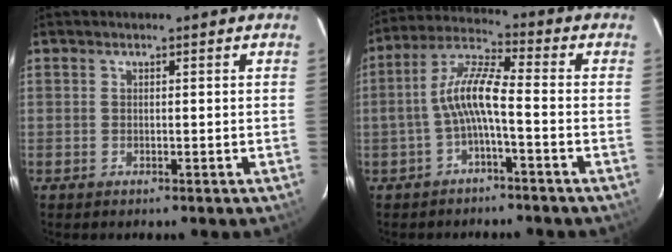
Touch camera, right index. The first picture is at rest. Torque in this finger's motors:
{"motor_torque": [1.37, -0.46, 0.74, 0.20]}